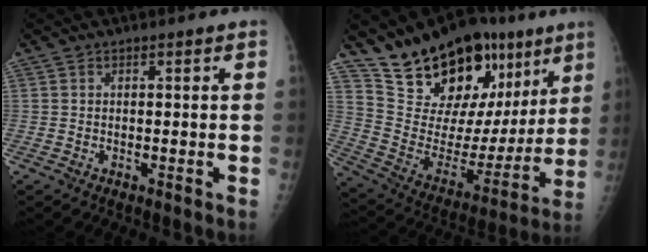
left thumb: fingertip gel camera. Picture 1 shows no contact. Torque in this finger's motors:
{"motor_torque": [1.73, 1.71, 1.14, -1.63, 0.06]}